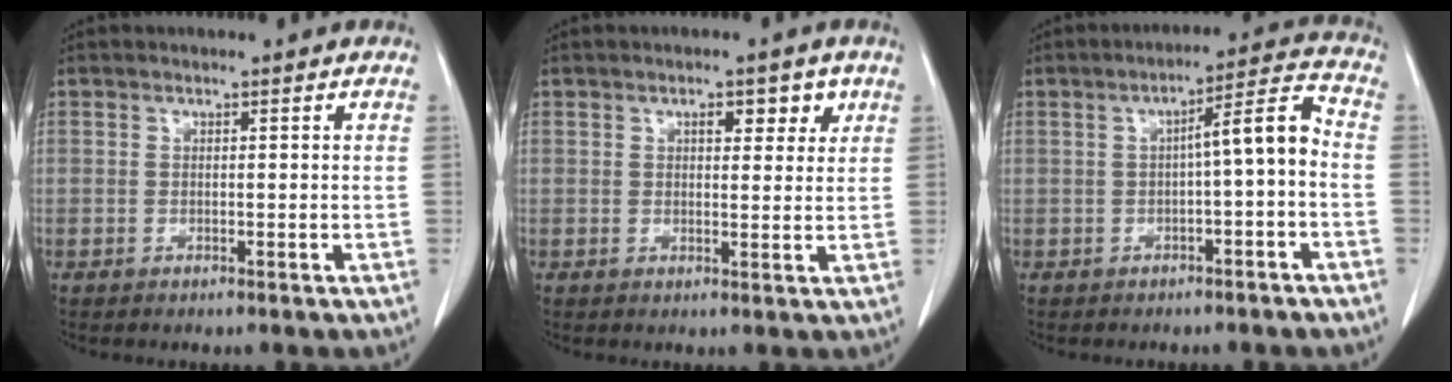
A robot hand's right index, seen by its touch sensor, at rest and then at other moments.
{"total": 3.6, "force": [1.8, 1.7, 2.6], "torque": [-0.030, 0.004, 0.023]}
{"total": 6.7, "force": [-1.1, 0.6, 6.6], "torque": [-0.093, 0.026, -0.017]}